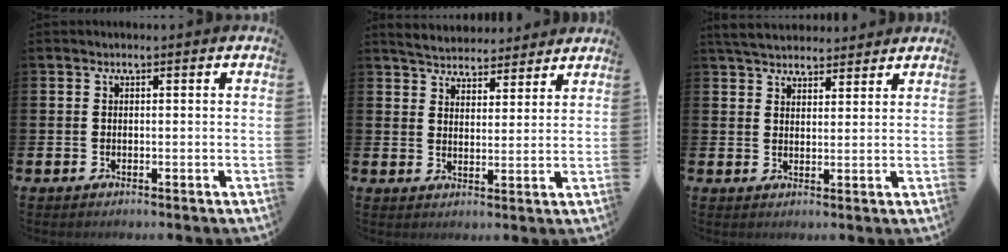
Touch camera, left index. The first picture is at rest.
{"total": 4.8, "force": [4.7, 0.9, 0.1], "torque": [-0.018, -0.027, 0.085]}
{"total": 4.8, "force": [4.6, 1.3, 0.7], "torque": [-0.028, -0.017, 0.086]}